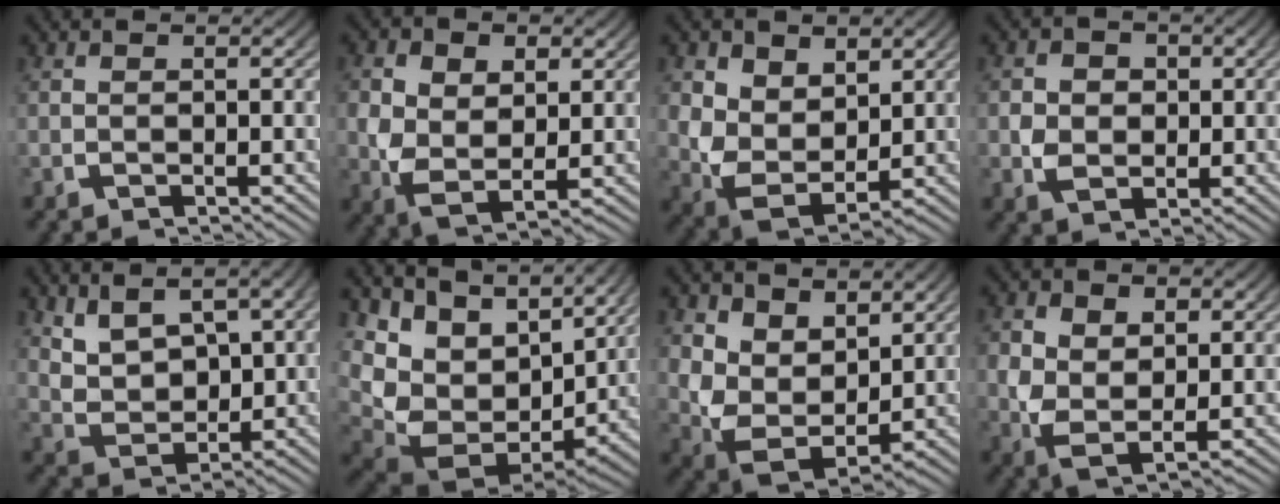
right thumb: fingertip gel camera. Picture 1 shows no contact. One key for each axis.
{"total": 6.6, "fx": -0.7, "fy": 4.8, "fz": 4.4, "tx": -0.113, "ty": -0.040, "tz": 0.009}
{"total": 7.8, "fx": -1.2, "fy": 6.1, "fz": 4.8, "tx": -0.137, "ty": -0.056, "tz": 0.008}
{"total": 3.7, "fx": -0.2, "fy": 3.0, "fz": 2.1, "tx": -0.039, "ty": -0.013, "tz": 0.004}
{"total": 6.7, "fx": 2.0, "fy": 4.4, "fz": 4.6, "tx": -0.084, "ty": -0.010, "tz": 0.044}
{"total": 13.6, "fx": 0.3, "fy": 9.8, "fz": 9.5, "tx": -0.211, "ty": -0.043, "tz": 0.020}
{"total": 9.0, "fx": -1.3, "fy": 7.0, "fz": 5.5, "tx": -0.158, "ty": -0.064, "tz": 0.006}
{"total": 6.0, "fx": -0.6, "fy": 4.4, "fz": 4.0, "tx": -0.101, "ty": -0.035, "tz": 0.010}